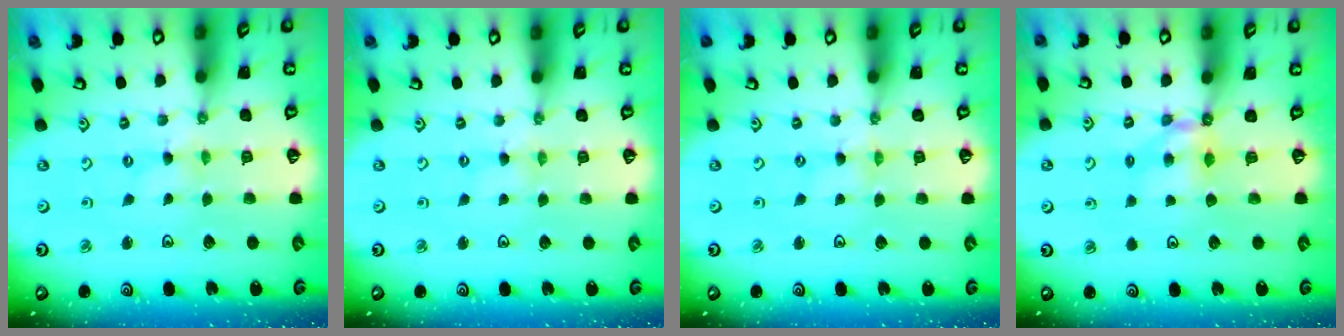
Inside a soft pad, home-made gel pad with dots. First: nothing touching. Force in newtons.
{"total": 0.0}
{"total": 0.0}
{"total": 6.4, "press": 6.3, "slide": 0.5}